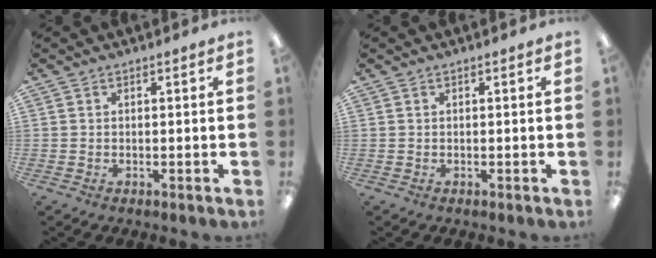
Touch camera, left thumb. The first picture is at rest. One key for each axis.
{"total": 0.0}